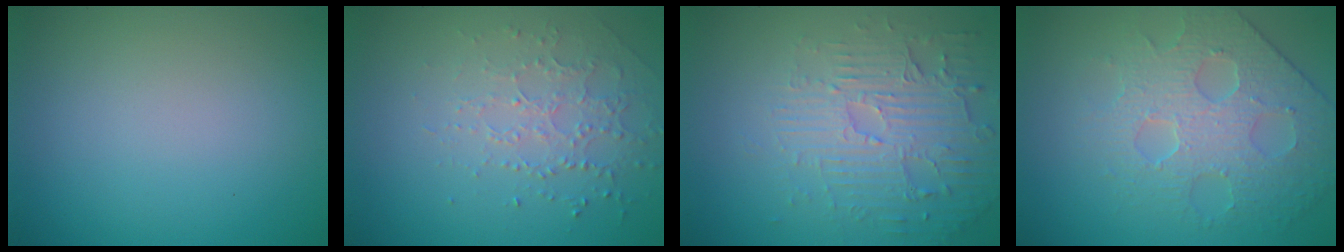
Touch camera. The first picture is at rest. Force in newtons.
{"total": 1.7, "press": 1.5, "slide": 0.8}
{"total": 4.3, "press": 3.7, "slide": 2.1}
{"total": 4.2, "press": 4.2, "slide": 0.3}